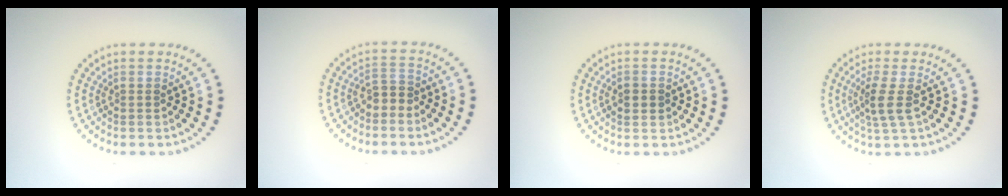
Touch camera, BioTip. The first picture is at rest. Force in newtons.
{"total": 1.7, "press": 1.5, "slide": 0.8}
{"total": 1.2, "press": 1.2, "slide": 0.2}
{"total": 2.5, "press": 1.9, "slide": 1.6}